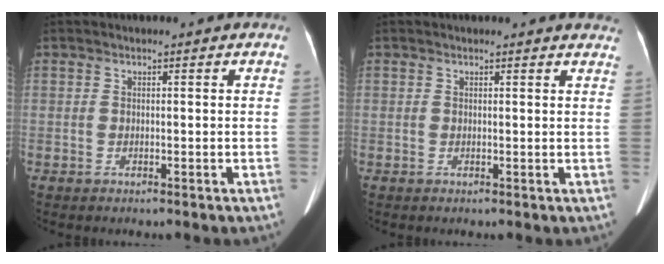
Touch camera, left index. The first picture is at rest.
{"total": 4.3, "force": [4.1, 0.8, 0.6], "torque": [-0.003, -0.008, 0.022]}